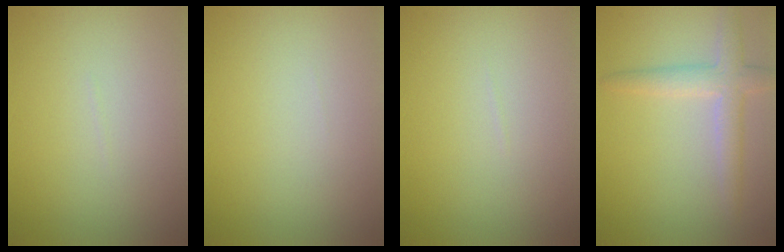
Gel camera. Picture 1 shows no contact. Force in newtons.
{"total": 0.0}
{"total": 0.0}
{"total": 3.1, "press": 3.1, "slide": 0.0}